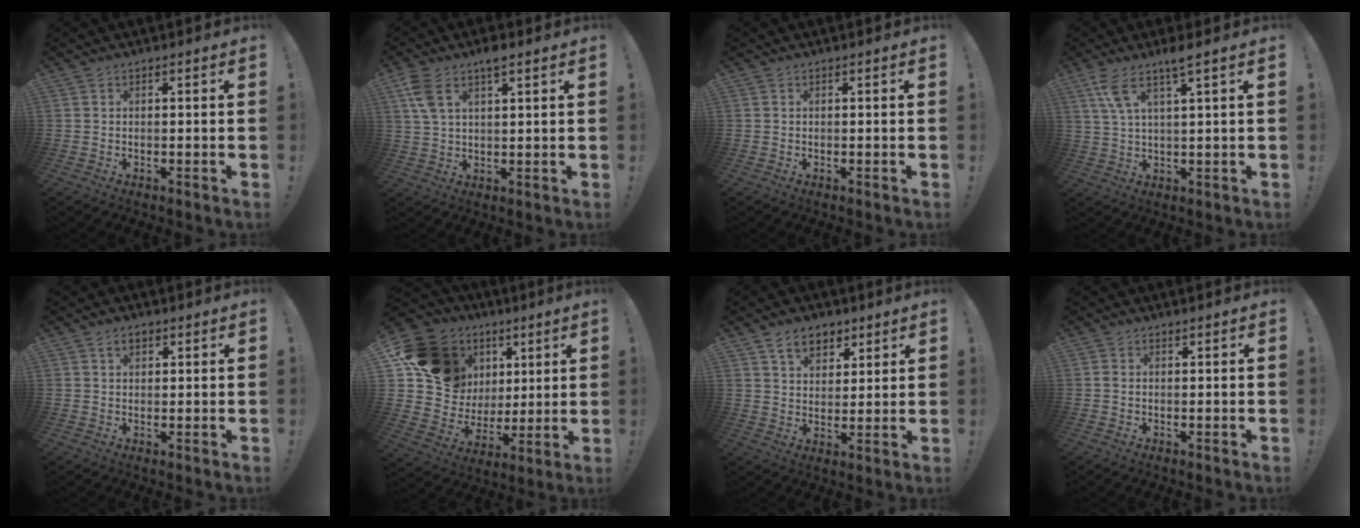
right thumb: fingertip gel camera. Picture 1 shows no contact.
{"total": 7.1, "force": [4.1, 2.9, 5.0], "torque": [-0.094, -0.008, 0.078]}
{"total": 0.0}
{"total": 7.1, "force": [4.4, 0.3, 5.5], "torque": [-0.112, -0.013, 0.076]}
{"total": 2.8, "force": [1.4, 1.8, 1.6], "torque": [-0.028, 0.004, 0.025]}
{"total": 19.5, "force": [8.4, 15.6, 8.4], "torque": [-0.126, -0.036, 0.188]}
{"total": 8.3, "force": [5.0, 5.6, 3.6], "torque": [-0.060, -0.017, 0.097]}
{"total": 0.8, "force": [0.5, 0.5, 0.4], "torque": [-0.010, 0.002, 0.008]}